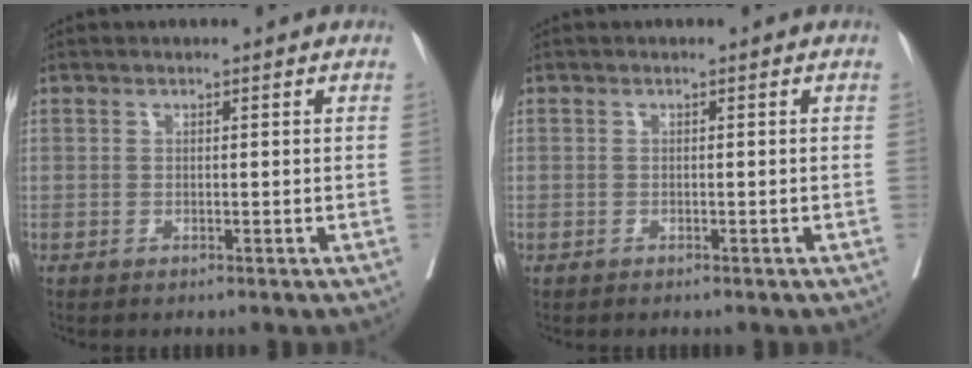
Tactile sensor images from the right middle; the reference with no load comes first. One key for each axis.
{"total": 0.0}